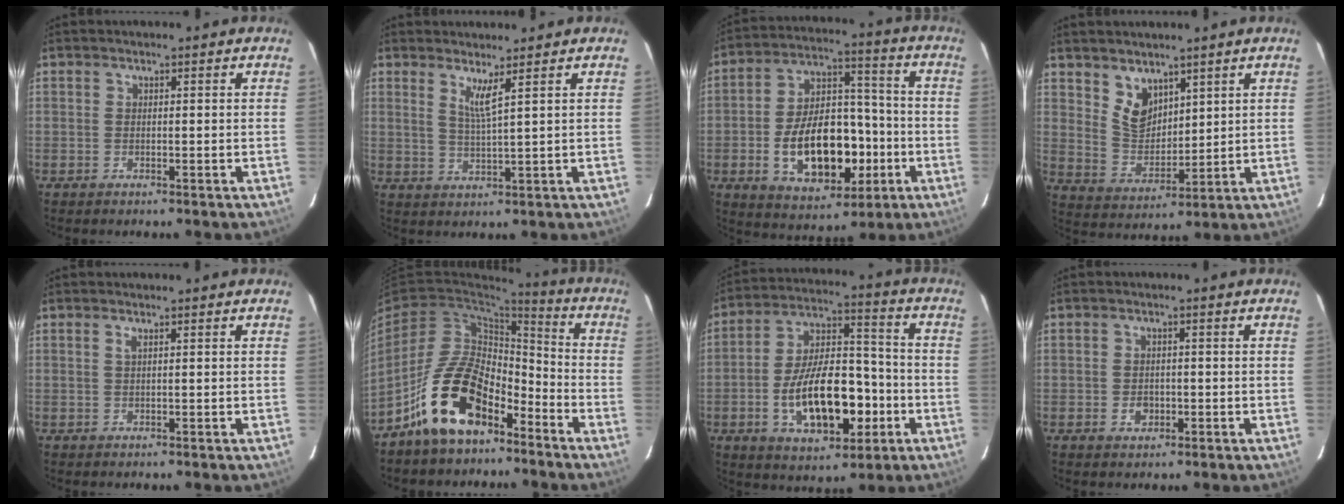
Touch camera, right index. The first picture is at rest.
{"total": 3.4, "force": [2.1, -0.6, 2.5], "torque": [-0.051, -0.012, 0.037]}
{"total": 18.2, "force": [-5.0, 10.4, 14.1], "torque": [-0.264, 0.025, -0.060]}
{"total": 7.1, "force": [4.6, 4.4, 3.0], "torque": [-0.048, 0.001, 0.100]}
{"total": 0.7, "force": [0.3, -0.2, 0.6], "torque": [-0.013, 0.001, 0.004]}
{"total": 15.4, "force": [-9.6, 7.7, 9.2], "torque": [-0.173, 0.025, -0.164]}
{"total": 18.1, "force": [-5.4, 8.9, 14.8], "torque": [-0.277, 0.016, -0.076]}
{"total": 2.7, "force": [-0.9, 2.2, 1.3], "torque": [-0.023, 0.004, -0.011]}